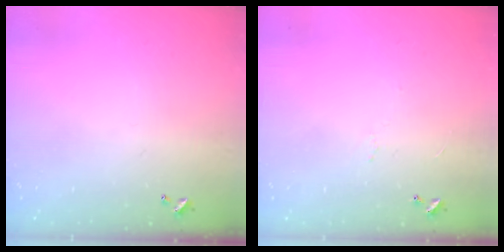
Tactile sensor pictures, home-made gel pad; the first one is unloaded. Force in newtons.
{"total": 2.3, "press": 2.2, "slide": 0.6}